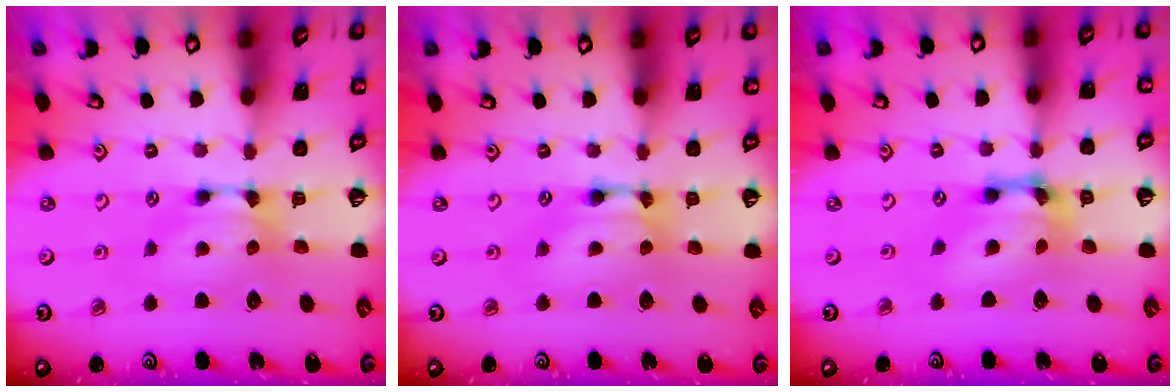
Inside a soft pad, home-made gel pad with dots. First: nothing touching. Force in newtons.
{"total": 2.1, "press": 2.1, "slide": 0.2}
{"total": 5.4, "press": 4.7, "slide": 2.6}